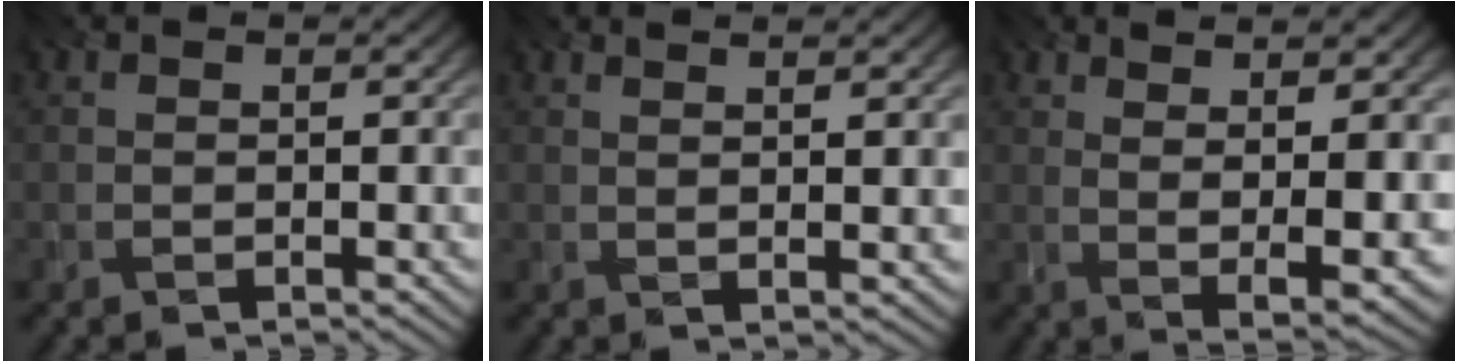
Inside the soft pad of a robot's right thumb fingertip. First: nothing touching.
{"total": 3.3, "force": [2.3, 0.2, 2.3], "torque": [-0.030, -0.001, 0.037]}
{"total": 9.4, "force": [3.1, 2.3, 8.5], "torque": [-0.126, 0.012, 0.047]}